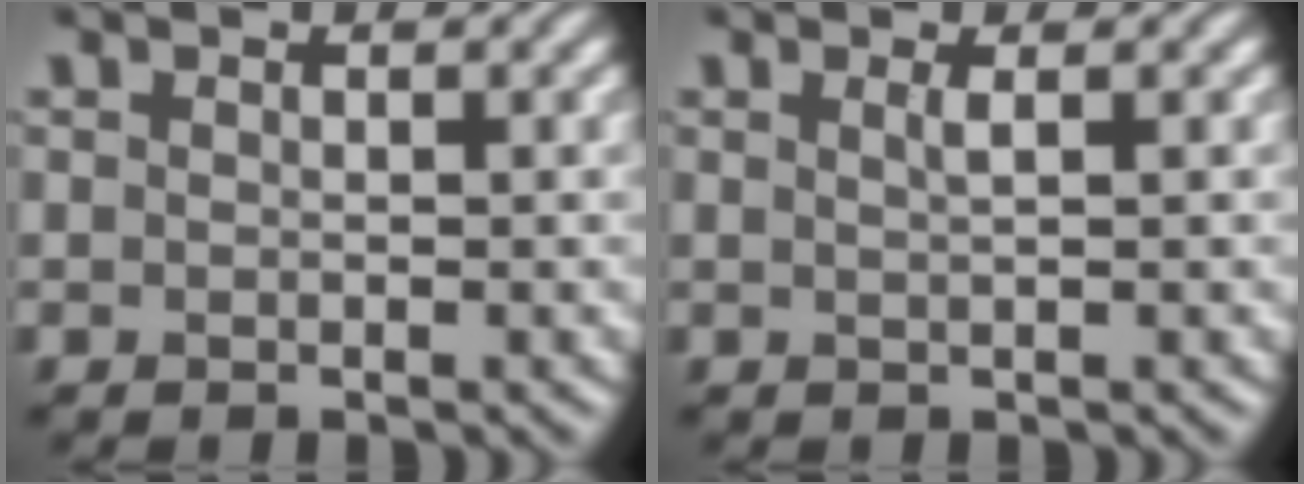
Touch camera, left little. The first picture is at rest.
{"total": 1.1, "force": [0.4, 0.4, 0.9], "torque": [-0.009, 0.002, 0.003]}